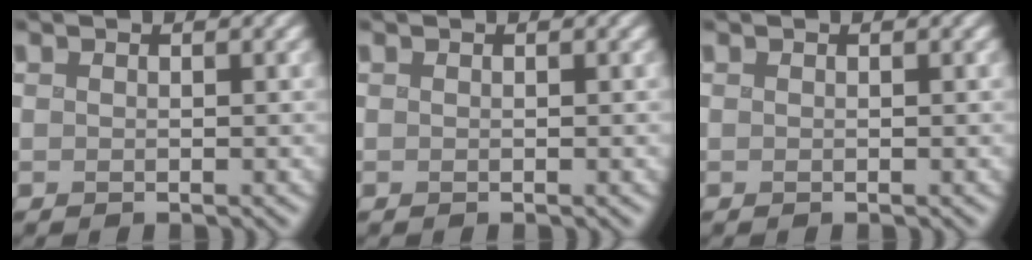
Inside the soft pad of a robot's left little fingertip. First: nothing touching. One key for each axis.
{"total": 0.0}
{"total": 0.0}